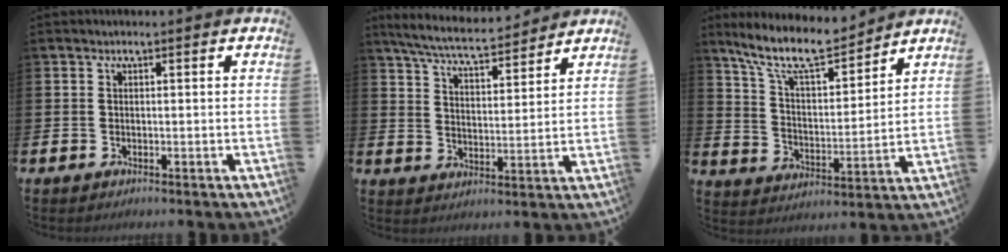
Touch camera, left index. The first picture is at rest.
{"total": 7.0, "force": [6.6, 0.8, 2.2], "torque": [-0.068, -0.038, 0.116]}
{"total": 10.3, "force": [9.1, 2.3, 4.4], "torque": [-0.114, -0.049, 0.161]}